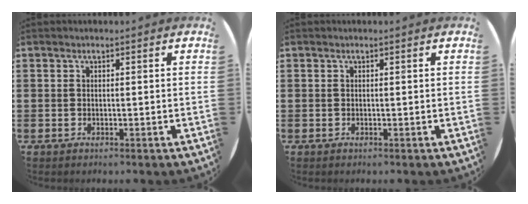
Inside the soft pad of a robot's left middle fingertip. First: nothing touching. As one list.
[{"total": 0.0}]